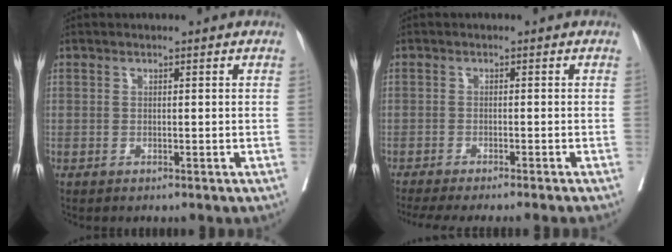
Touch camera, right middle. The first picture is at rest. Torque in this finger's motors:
{"motor_torque": [0.43, -0.50, 0.13, 0.07]}